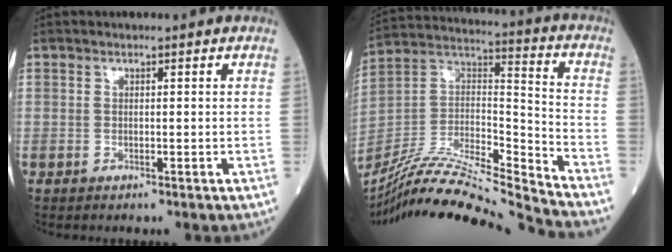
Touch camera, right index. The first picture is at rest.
{"total": 22.9, "force": [-21.2, -1.0, 8.6], "torque": [-0.190, -0.003, -0.372]}